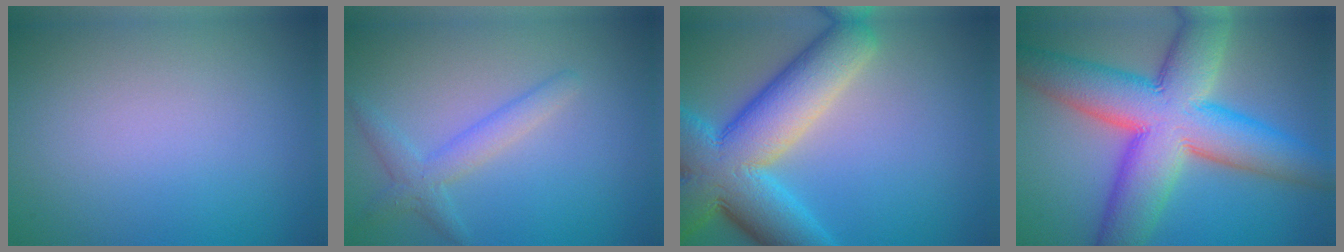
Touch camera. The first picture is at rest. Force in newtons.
{"total": 2.6, "press": 2.6, "slide": 0.1}
{"total": 12.0, "press": 11.9, "slide": 0.7}
{"total": 13.3, "press": 13.2, "slide": 0.6}